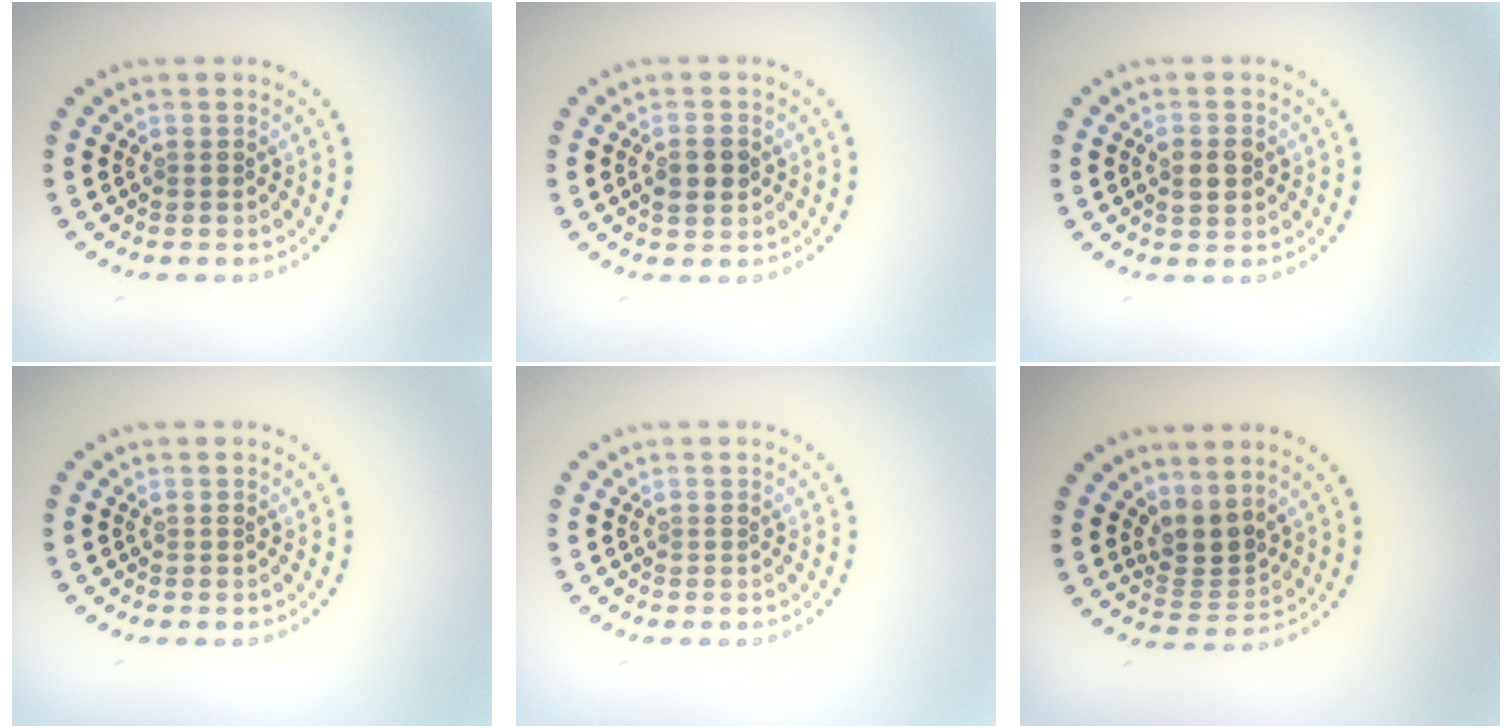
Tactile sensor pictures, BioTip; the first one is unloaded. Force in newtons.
{"total": 2.2, "press": 2.2, "slide": 0.0}
{"total": 1.9, "press": 1.9, "slide": 0.1}
{"total": 0.0}
{"total": 0.0}
{"total": 2.8, "press": 2.1, "slide": 1.8}